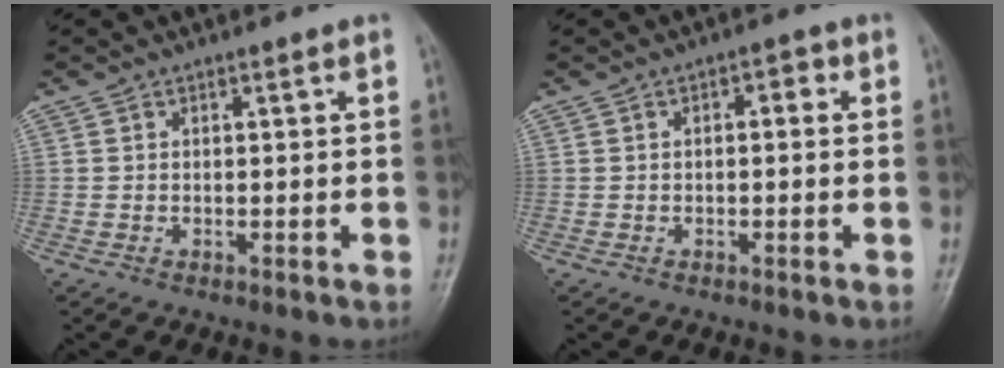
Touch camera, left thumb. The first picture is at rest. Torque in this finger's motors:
{"motor_torque": [-0.38, 0.05, -0.17, -0.03, -0.02]}